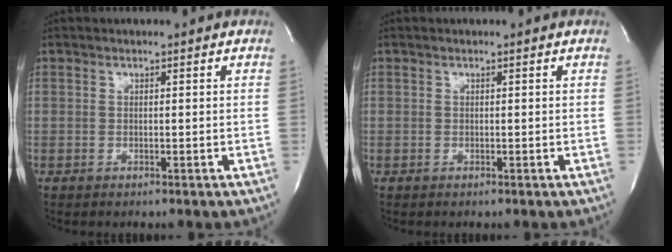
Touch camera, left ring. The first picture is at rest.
{"total": 0.0}